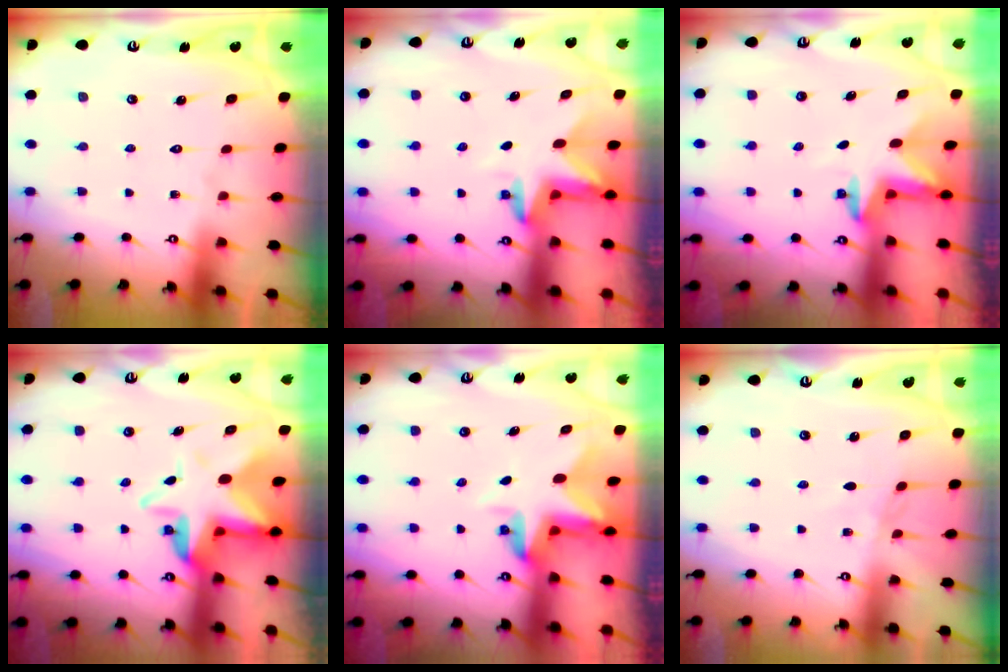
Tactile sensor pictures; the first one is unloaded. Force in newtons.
{"total": 3.6, "press": 3.6, "slide": 0.2}
{"total": 2.9, "press": 2.8, "slide": 0.6}
{"total": 8.4, "press": 8.2, "slide": 2.0}
{"total": 3.6, "press": 3.6, "slide": 0.1}
{"total": 2.9, "press": 2.9, "slide": 0.4}